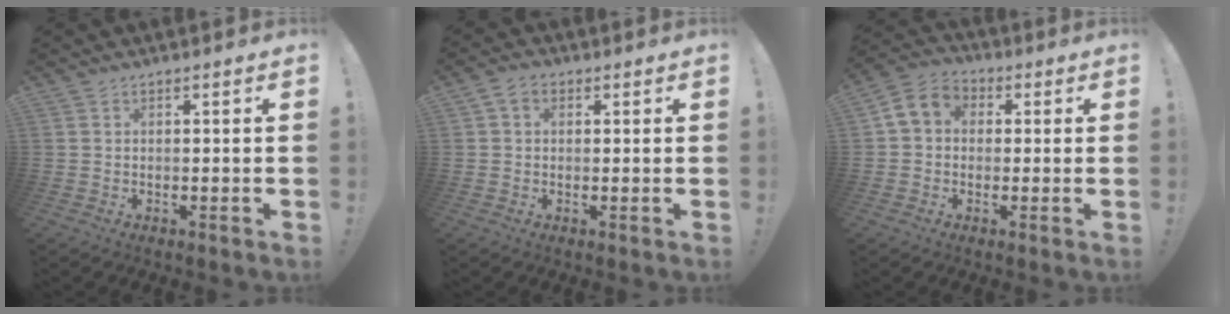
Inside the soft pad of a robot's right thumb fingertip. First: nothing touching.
{"total": 3.8, "force": [1.2, 2.7, 2.3], "torque": [-0.039, 0.002, 0.024]}
{"total": 7.1, "force": [0.8, 6.0, 3.7], "torque": [-0.065, 0.010, 0.020]}